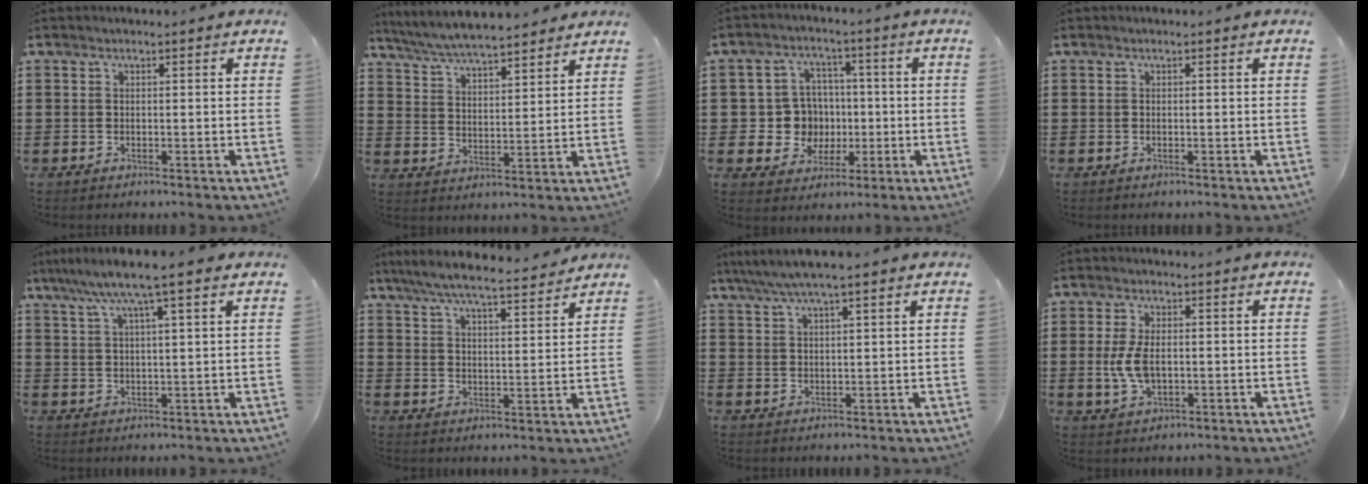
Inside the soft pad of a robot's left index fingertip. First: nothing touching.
{"total": 5.8, "force": [5.7, 0.3, 1.3], "torque": [-0.051, -0.026, 0.100]}
{"total": 7.6, "force": [0.0, 7.4, 2.0], "torque": [-0.062, 0.015, 0.007]}
{"total": 0.0}
{"total": 7.2, "force": [5.0, 0.4, 5.2], "torque": [-0.113, -0.006, 0.087]}
{"total": 6.4, "force": [5.9, 0.2, 2.5], "torque": [-0.070, -0.030, 0.102]}
{"total": 4.3, "force": [3.3, 0.2, 2.7], "torque": [-0.060, -0.004, 0.057]}
{"total": 5.4, "force": [-0.3, 2.9, 4.5], "torque": [-0.113, -0.003, -0.013]}